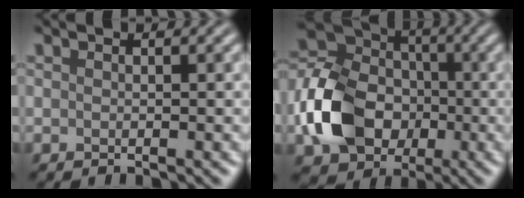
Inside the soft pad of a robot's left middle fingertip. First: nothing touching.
{"total": 9.9, "force": [-2.7, 7.5, 5.8], "torque": [-0.119, 0.003, -0.065]}